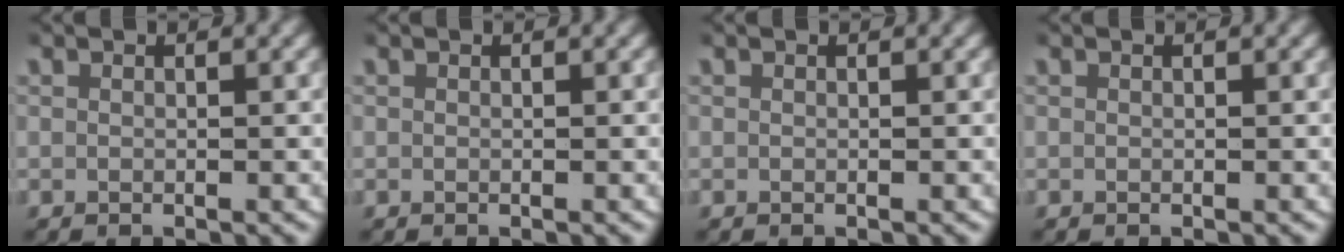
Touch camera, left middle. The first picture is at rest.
{"total": 0.0}
{"total": 0.0}
{"total": 0.0}